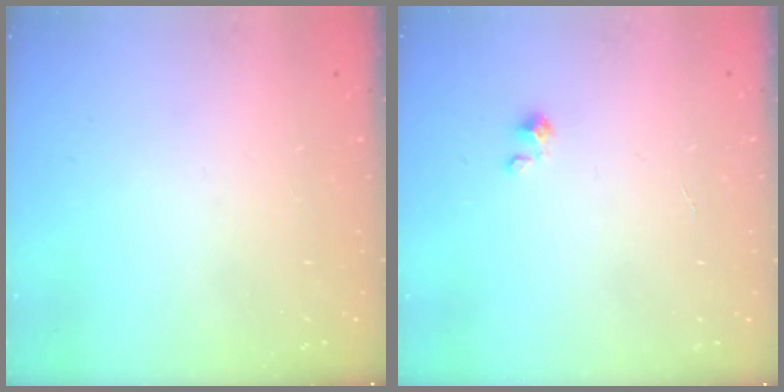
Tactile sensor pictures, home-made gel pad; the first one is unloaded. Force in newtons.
{"total": 0.9, "press": 0.9, "slide": 0.1}